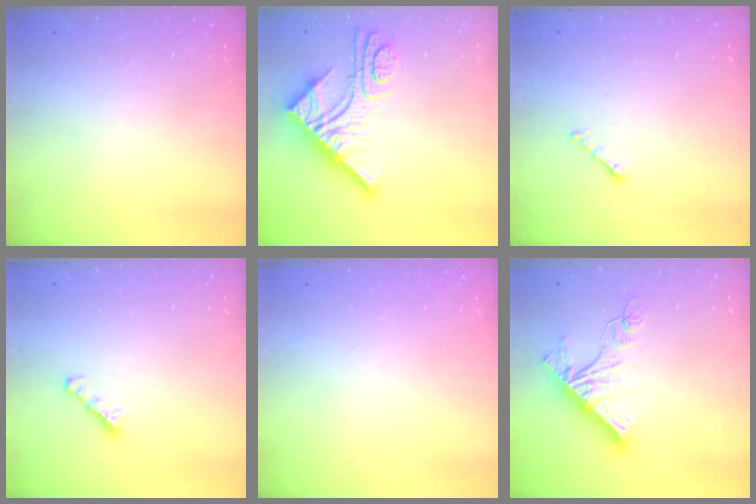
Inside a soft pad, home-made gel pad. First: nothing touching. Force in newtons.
{"total": 15.3, "press": 15.3, "slide": 1.4}
{"total": 0.8, "press": 0.6, "slide": 0.4}
{"total": 1.8, "press": 1.7, "slide": 0.6}
{"total": 0.0}
{"total": 12.9, "press": 12.9, "slide": 1.0}